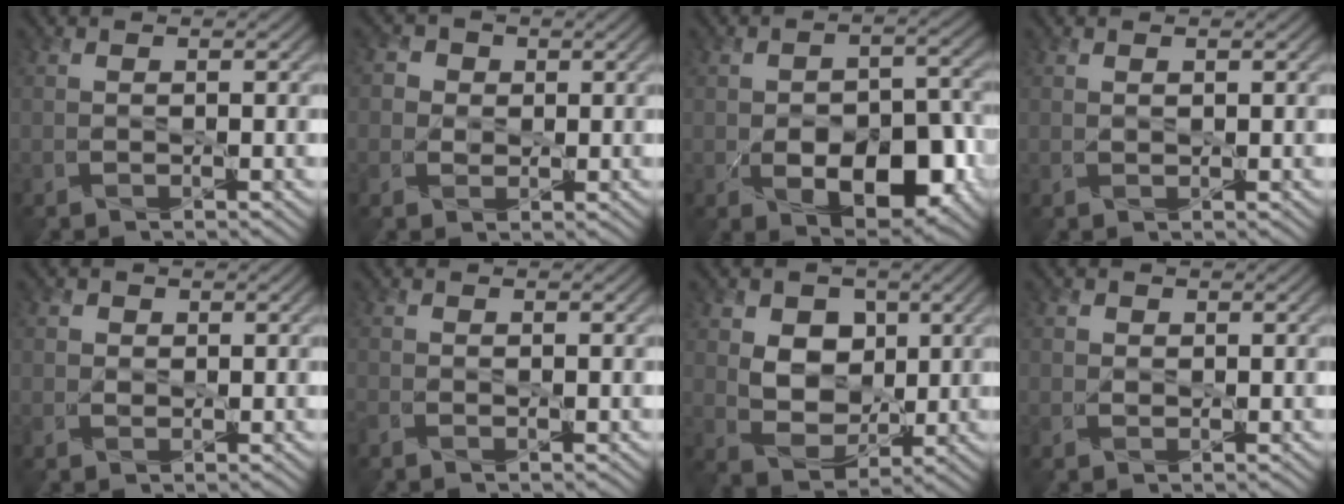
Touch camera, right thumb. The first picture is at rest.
{"total": 3.2, "force": [0.4, 3.1, 0.8], "torque": [-0.022, 0.003, -0.006]}
{"total": 10.4, "force": [-3.3, 6.2, 7.7], "torque": [-0.123, -0.022, -0.041]}
{"total": 0.5, "force": [0.4, 0.3, 0.2], "torque": [-0.004, -0.003, 0.008]}
{"total": 1.8, "force": [0.3, 1.7, 0.5], "torque": [-0.013, 0.000, 0.005]}
{"total": 1.5, "force": [-1.0, 0.7, 0.9], "torque": [-0.025, -0.006, -0.022]}
{"total": 7.2, "force": [1.9, 5.5, 4.3], "torque": [-0.096, -0.010, 0.033]}
{"total": 1.5, "force": [0.2, 1.4, 0.4], "torque": [-0.007, -0.004, 0.002]}